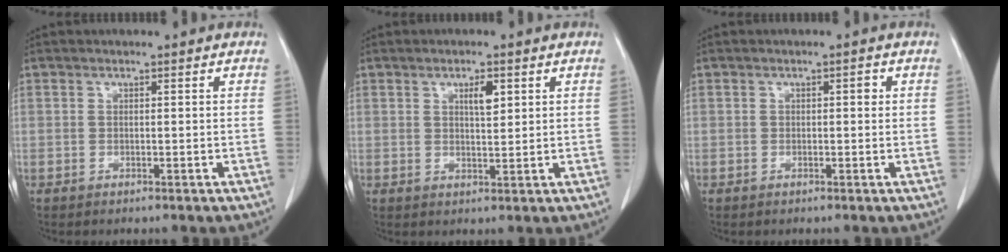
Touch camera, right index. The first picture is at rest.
{"total": 3.0, "force": [1.3, 0.8, 2.6], "torque": [-0.044, -0.002, 0.022]}
{"total": 1.1, "force": [0.2, 0.5, 0.9], "torque": [-0.007, 0.005, 0.004]}